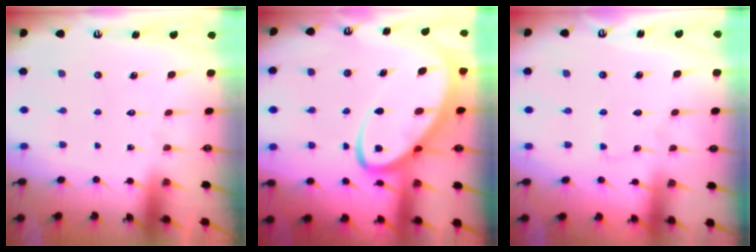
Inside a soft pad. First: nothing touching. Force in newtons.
{"total": 10.5, "press": 10.4, "slide": 1.1}
{"total": 1.8, "press": 1.8, "slide": 0.1}